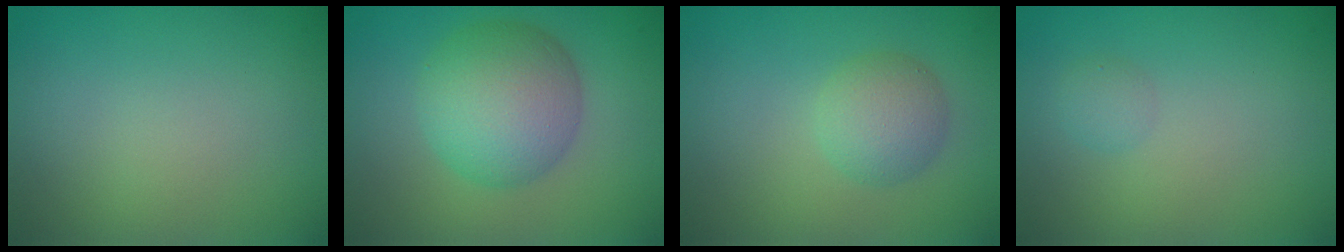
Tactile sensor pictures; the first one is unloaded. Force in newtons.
{"total": 7.0, "press": 7.0, "slide": 0.1}
{"total": 2.9, "press": 2.9, "slide": 0.0}
{"total": 1.1, "press": 1.1, "slide": 0.1}